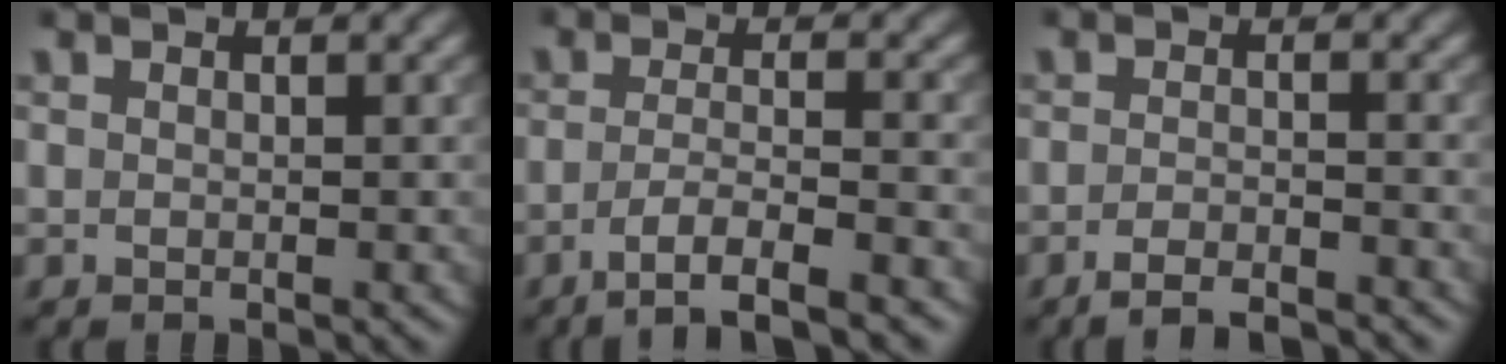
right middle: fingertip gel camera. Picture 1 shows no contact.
{"total": 4.5, "force": [-2.7, 0.8, 3.5], "torque": [-0.055, -0.001, -0.055]}
{"total": 3.5, "force": [-2.9, 0.6, 1.9], "torque": [-0.026, 0.002, -0.050]}